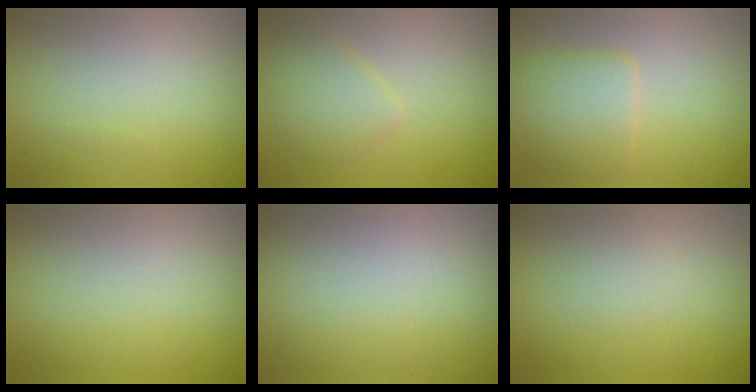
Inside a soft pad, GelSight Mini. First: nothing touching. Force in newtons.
{"total": 2.9, "press": 2.9, "slide": 0.0}
{"total": 3.9, "press": 3.9, "slide": 0.2}
{"total": 0.0}
{"total": 0.0}
{"total": 1.1, "press": 1.1, "slide": 0.0}